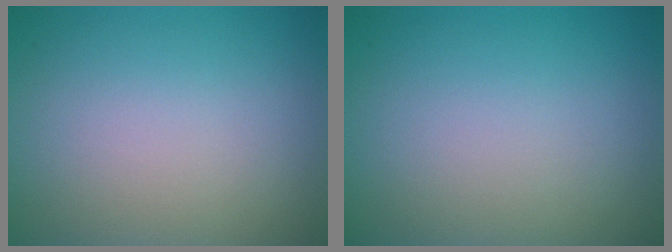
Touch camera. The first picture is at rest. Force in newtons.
{"total": 0.0}